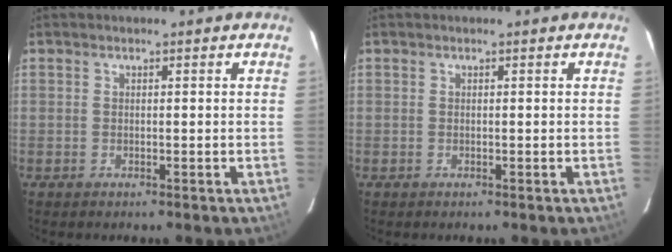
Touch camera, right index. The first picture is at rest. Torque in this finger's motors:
{"motor_torque": [0.19, 0.14, 0.03, 0.00]}